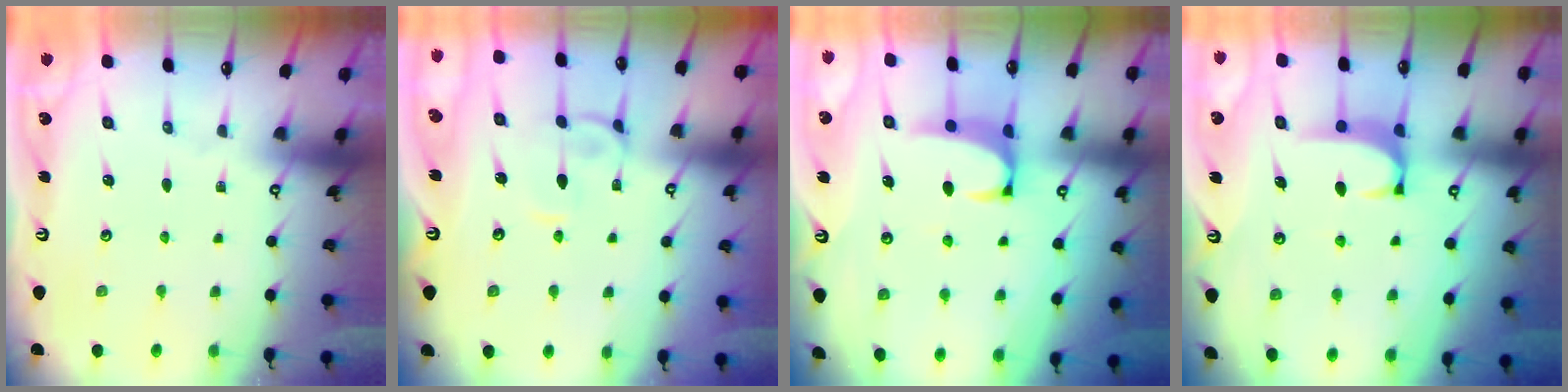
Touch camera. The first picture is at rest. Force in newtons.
{"total": 0.9, "press": 0.6, "slide": 0.7}
{"total": 1.9, "press": 1.7, "slide": 0.8}
{"total": 1.9, "press": 1.8, "slide": 0.5}